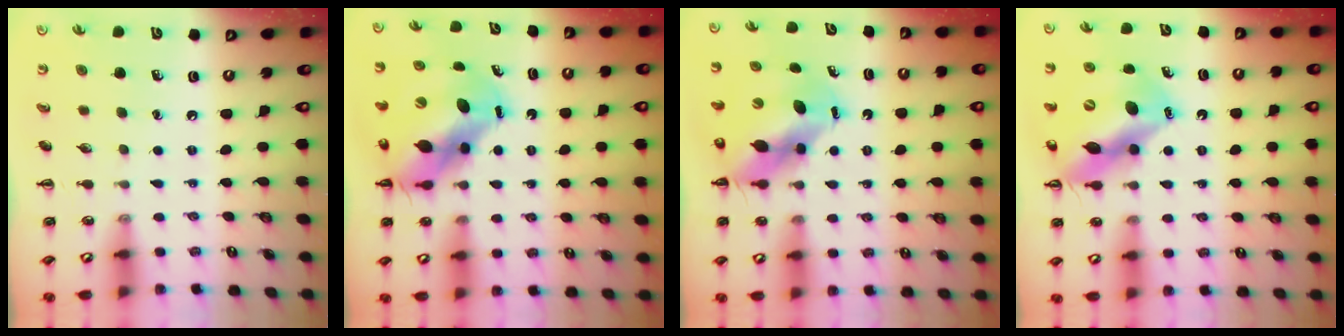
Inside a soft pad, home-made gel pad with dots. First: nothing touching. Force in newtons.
{"total": 11.5, "press": 11.1, "slide": 2.8}
{"total": 9.9, "press": 9.5, "slide": 2.6}
{"total": 15.1, "press": 14.4, "slide": 4.5}